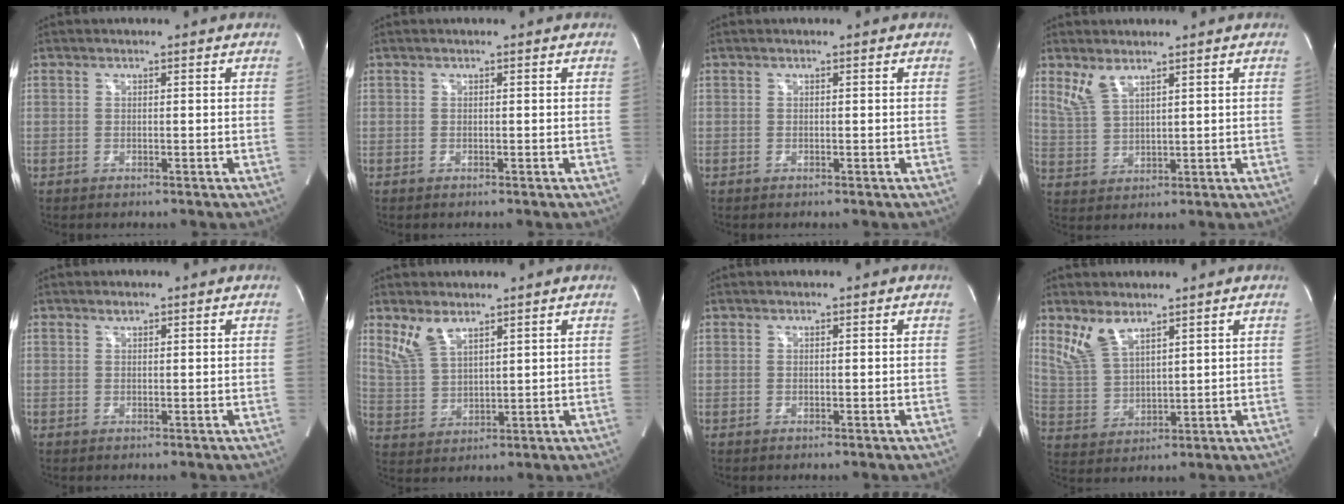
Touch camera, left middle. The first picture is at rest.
{"total": 0.0}
{"total": 0.0}
{"total": 4.3, "force": [3.1, 1.2, 2.7], "torque": [-0.069, 0.001, 0.075]}
{"total": 0.7, "force": [0.6, 0.3, 0.3], "torque": [-0.007, -0.001, 0.011]}
{"total": 5.7, "force": [4.0, 2.2, 3.4], "torque": [-0.082, 0.005, 0.092]}
{"total": 0.0}
{"total": 6.3, "force": [4.6, 2.3, 3.8], "torque": [-0.089, 0.003, 0.104]}